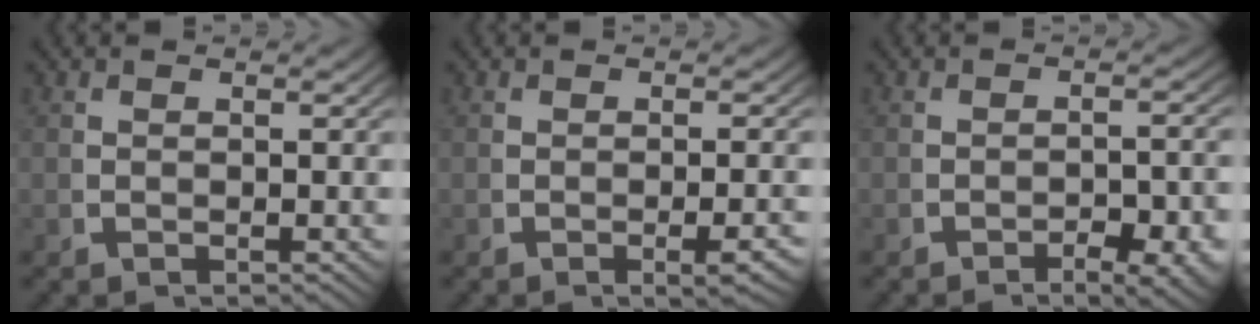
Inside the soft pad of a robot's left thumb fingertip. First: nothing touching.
{"total": 2.0, "force": [-0.7, 0.4, 1.8], "torque": [-0.027, 0.003, -0.013]}
{"total": 4.2, "force": [-2.3, 1.4, 3.2], "torque": [-0.042, -0.006, -0.036]}